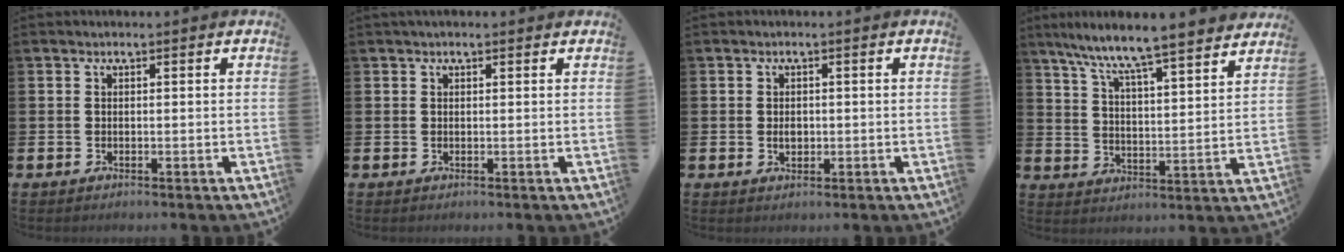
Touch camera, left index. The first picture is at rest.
{"total": 0.7, "force": [0.6, 0.2, 0.3], "torque": [0.005, -0.001, 0.007]}
{"total": 1.6, "force": [0.0, 1.1, 1.1], "torque": [-0.013, 0.004, -0.004]}
{"total": 8.3, "force": [7.9, -0.4, 2.5], "torque": [-0.082, -0.060, 0.134]}